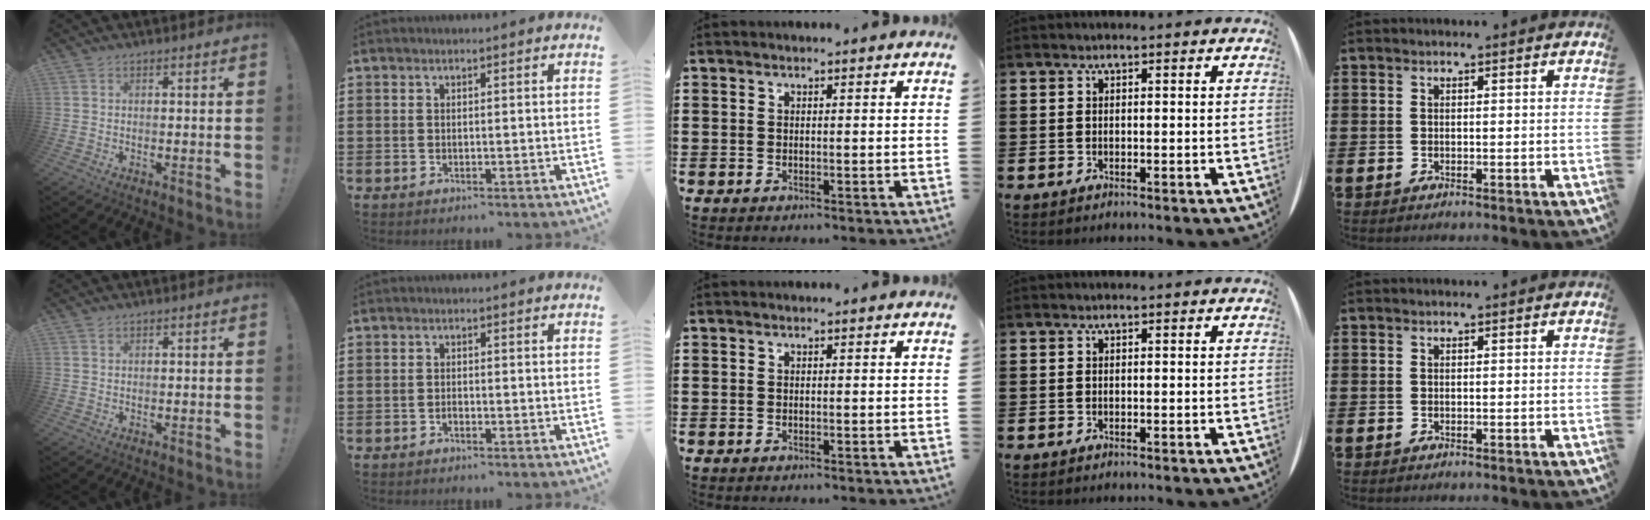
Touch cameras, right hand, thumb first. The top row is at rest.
{"thumb": {"total": 0.7, "force": [0.4, 0.4, 0.3], "torque": [-0.001, -0.001, 0.007]}, "index": {"total": 0.8, "force": [-0.6, 0.4, 0.4], "torque": [-0.009, -0.002, -0.010]}}